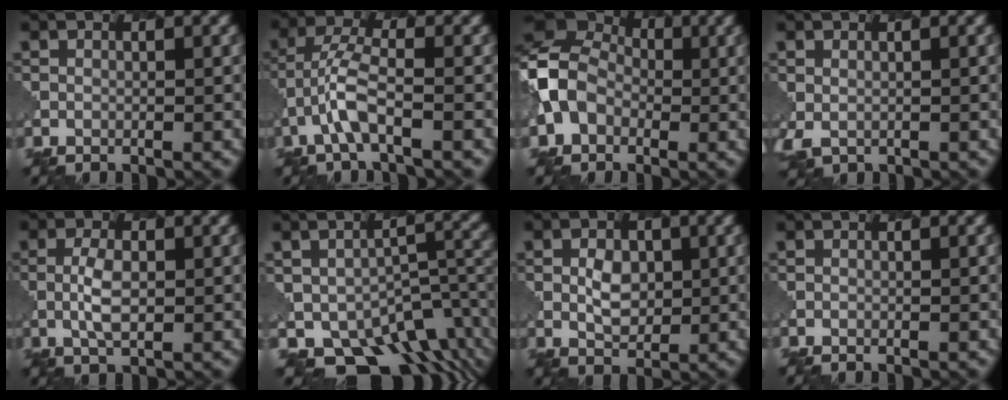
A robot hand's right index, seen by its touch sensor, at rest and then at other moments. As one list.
[{"total": 3.3, "force": [-1.6, 0.7, 2.8], "torque": [-0.062, 0.009, -0.035]}, {"total": 6.7, "force": [-0.8, 5.6, 3.5], "torque": [-0.073, 0.005, -0.026]}, {"total": 1.1, "force": [-0.1, 0.9, 0.6], "torque": [-0.020, -0.004, 0.002]}, {"total": 2.4, "force": [0.1, 1.1, 2.2], "torque": [-0.052, -0.002, 0.004]}, {"total": 8.1, "force": [-4.5, 4.9, 4.6], "torque": [-0.062, -0.022, -0.063]}, {"total": 2.5, "force": [0.6, 1.8, 1.6], "torque": [-0.029, -0.003, 0.014]}, {"total": 0.0}]